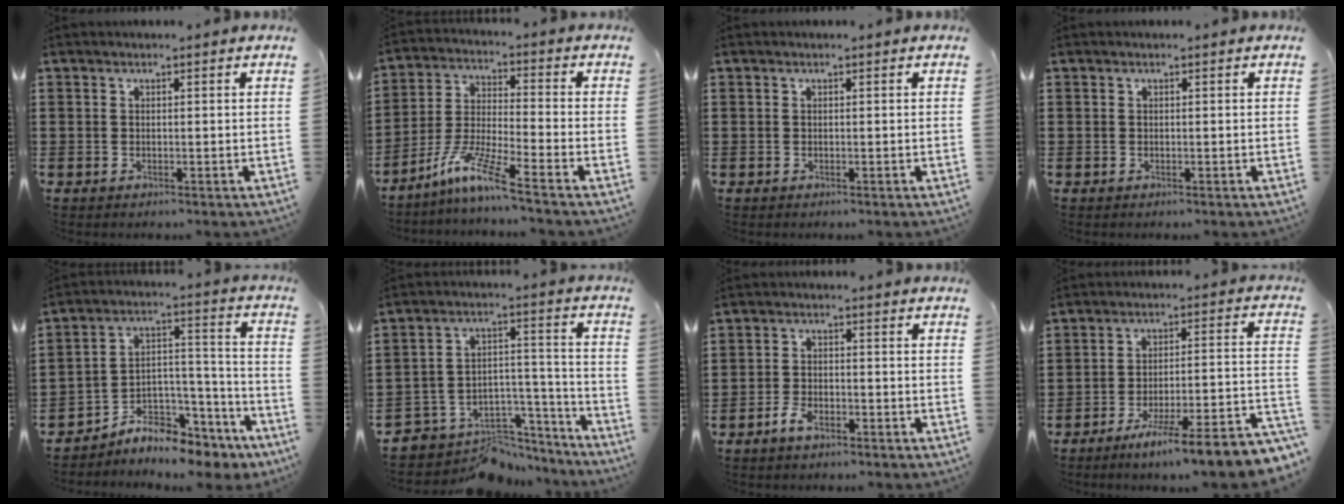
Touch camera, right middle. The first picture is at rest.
{"total": 8.6, "force": [-6.6, 0.2, 5.5], "torque": [-0.120, -0.014, -0.130]}
{"total": 0.0}
{"total": 0.0}
{"total": 6.8, "force": [-6.3, 2.1, 1.2], "torque": [-0.023, 0.004, -0.122]}
{"total": 5.9, "force": [-5.0, 3.1, 0.6], "torque": [-0.012, 0.010, -0.096]}
{"total": 3.3, "force": [-2.4, 1.3, 1.8], "torque": [-0.038, 0.004, -0.050]}
{"total": 7.6, "force": [-6.2, -0.7, 4.4], "torque": [-0.065, -0.017, -0.119]}